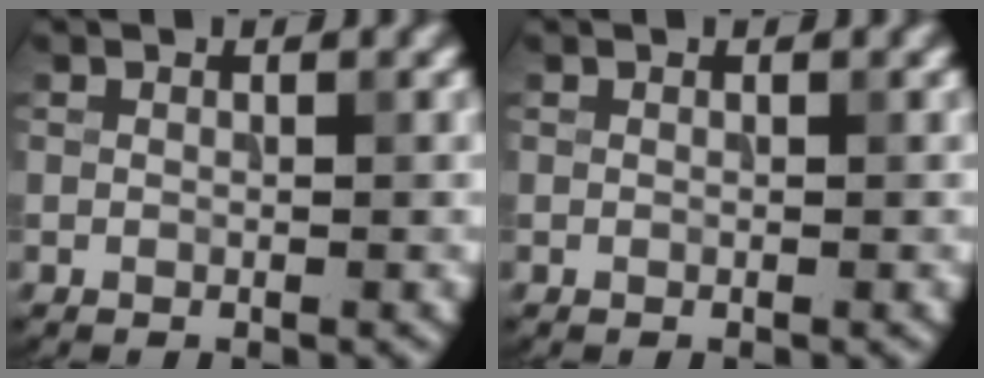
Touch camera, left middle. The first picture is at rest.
{"total": 0.0}